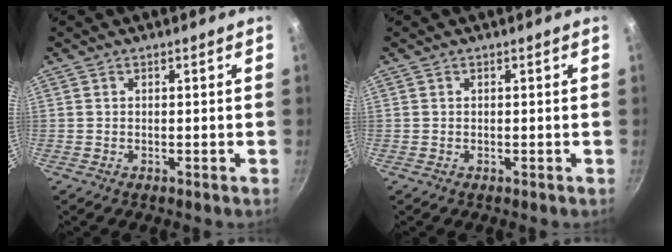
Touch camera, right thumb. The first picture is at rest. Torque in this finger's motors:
{"motor_torque": [0.07, 0.00, 0.22, 0.00, 0.02]}